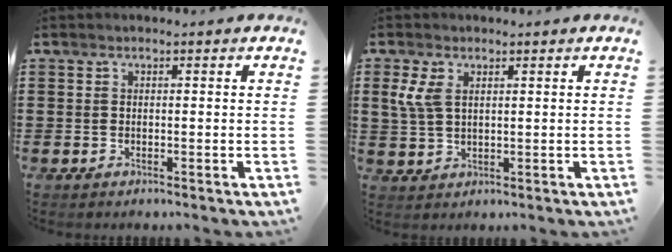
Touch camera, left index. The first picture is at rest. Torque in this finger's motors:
{"motor_torque": [0.24, 0.26, 0.36, 0.04]}